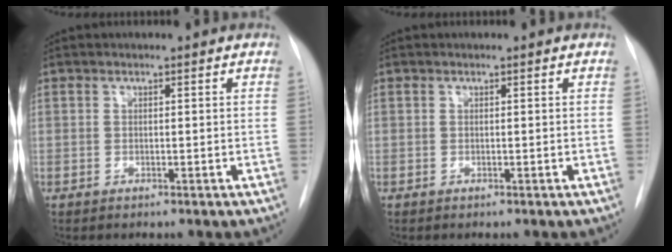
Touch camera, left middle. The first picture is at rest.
{"total": 0.0}